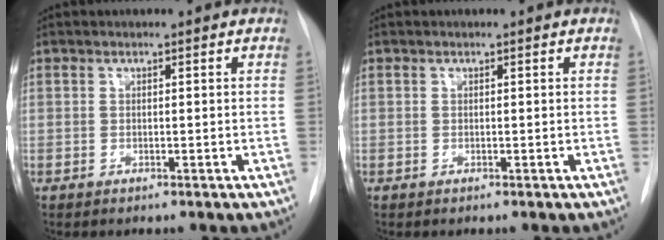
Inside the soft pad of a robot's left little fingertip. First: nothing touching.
{"total": 0.0}